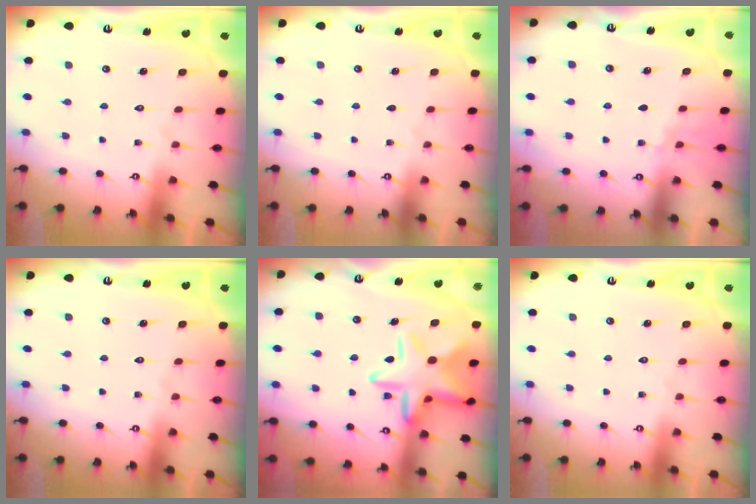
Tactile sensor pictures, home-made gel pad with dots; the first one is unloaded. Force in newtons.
{"total": 0.0}
{"total": 2.2, "press": 1.9, "slide": 1.1}
{"total": 0.0}
{"total": 17.8, "press": 17.7, "slide": 0.9}
{"total": 0.0}